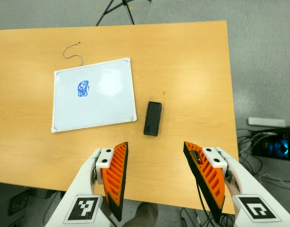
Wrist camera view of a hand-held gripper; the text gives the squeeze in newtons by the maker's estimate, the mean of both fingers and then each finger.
{"total": 0.0}